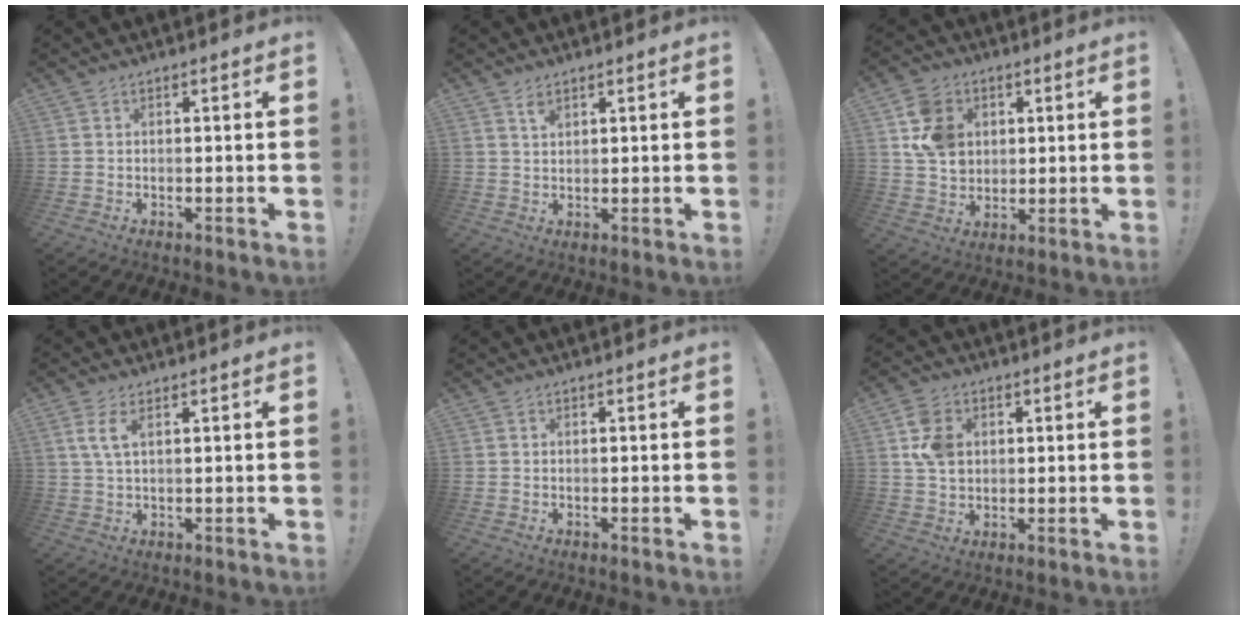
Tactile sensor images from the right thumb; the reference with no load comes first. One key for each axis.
{"total": 2.6, "fx": 1.8, "fy": 1.2, "fz": 1.4, "tx": -0.009, "ty": -0.013, "tz": 0.029}
{"total": 12.8, "fx": 4.2, "fy": 10.4, "fz": 6.2, "tx": -0.099, "ty": -0.005, "tz": 0.088}
{"total": 4.7, "fx": 2.1, "fy": 1.6, "fz": 3.9, "tx": -0.072, "ty": 0.000, "tz": 0.036}
{"total": 0.0}
{"total": 9.9, "fx": 2.6, "fy": 7.6, "fz": 5.8, "tx": -0.103, "ty": 0.004, "tz": 0.052}